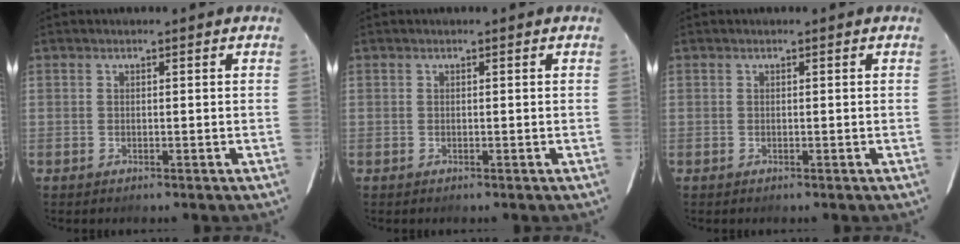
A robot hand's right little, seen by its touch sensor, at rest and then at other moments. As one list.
[{"total": 0.0}, {"total": 0.0}]